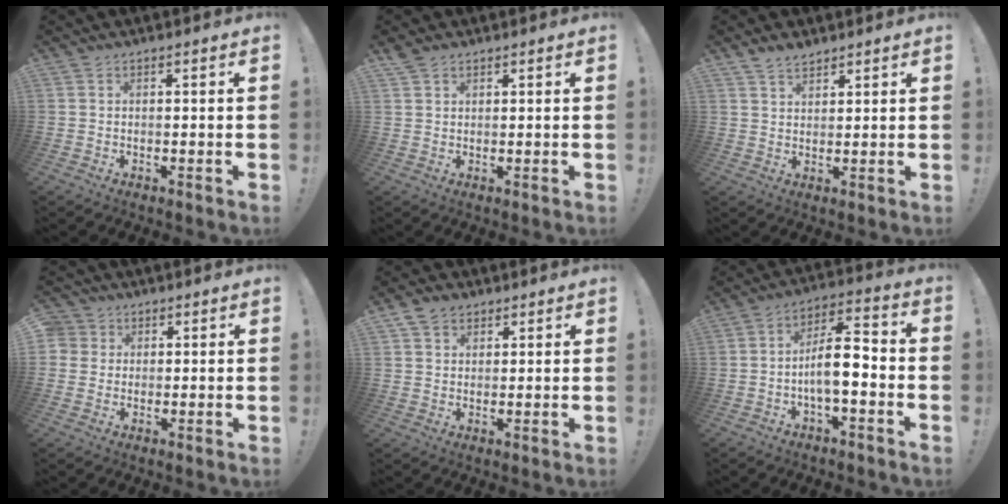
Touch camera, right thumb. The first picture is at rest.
{"total": 2.3, "force": [1.7, 1.2, 0.9], "torque": [-0.015, -0.008, 0.032]}
{"total": 4.1, "force": [3.5, 1.7, 1.2], "torque": [-0.021, -0.023, 0.065]}
{"total": 4.1, "force": [1.1, 3.8, 0.8], "torque": [-0.014, -0.001, 0.021]}
{"total": 4.9, "force": [2.8, 3.7, 1.7], "torque": [-0.029, -0.004, 0.054]}
{"total": 11.2, "force": [-2.9, 4.0, 10.1], "torque": [-0.174, 0.012, -0.055]}